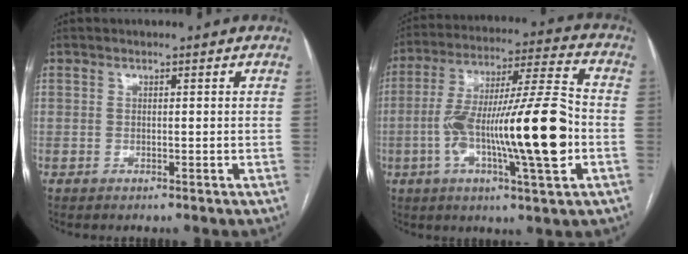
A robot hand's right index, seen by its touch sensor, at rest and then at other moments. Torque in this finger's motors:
{"motor_torque": [0.96, -0.21, 0.63, 0.21]}